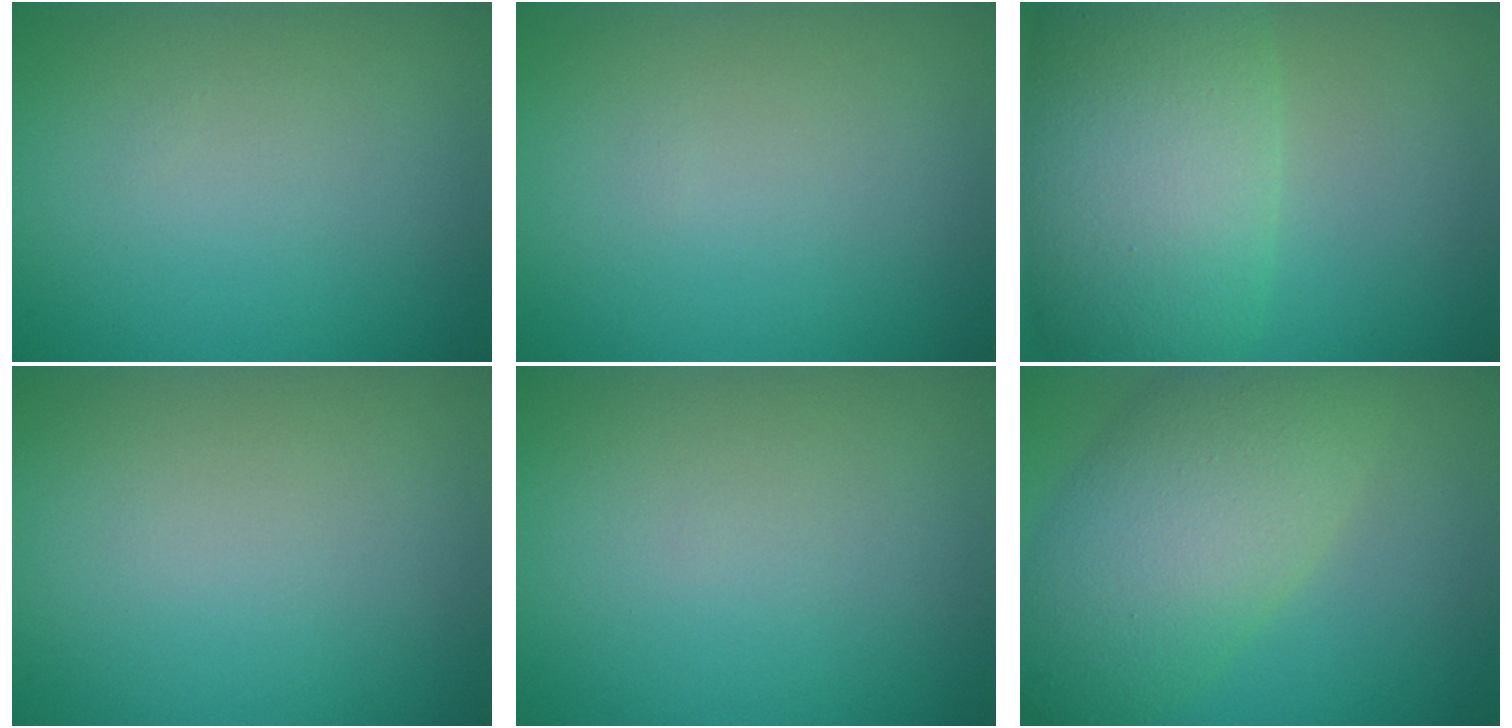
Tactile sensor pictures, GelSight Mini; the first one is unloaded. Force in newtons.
{"total": 0.0}
{"total": 9.9, "press": 9.9, "slide": 0.1}
{"total": 0.0}
{"total": 0.0}
{"total": 9.0, "press": 9.0, "slide": 0.5}